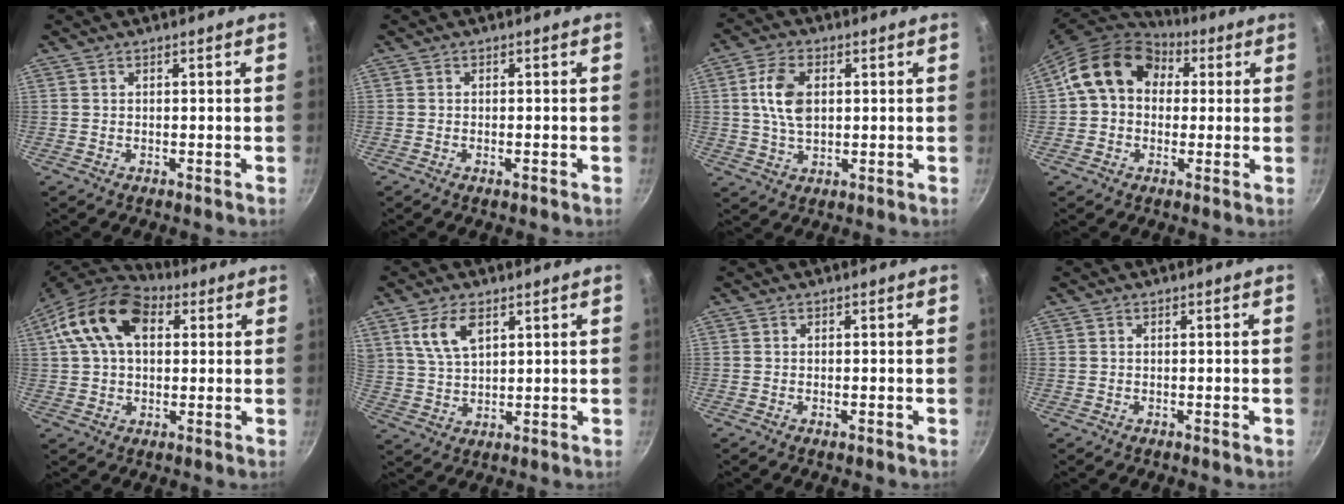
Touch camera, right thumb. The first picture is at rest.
{"total": 1.1, "force": [-0.5, 0.4, 0.9], "torque": [-0.015, 0.002, -0.009]}
{"total": 8.4, "force": [1.5, 5.1, 6.5], "torque": [-0.114, 0.003, 0.027]}
{"total": 15.2, "force": [3.2, 12.0, 8.8], "torque": [-0.123, 0.034, 0.038]}
{"total": 16.2, "force": [4.6, 10.6, 11.4], "torque": [-0.188, 0.017, 0.064]}
{"total": 7.8, "force": [3.8, 4.0, 5.5], "torque": [-0.099, -0.012, 0.079]}
{"total": 0.8, "force": [-0.3, 0.3, 0.7], "torque": [-0.012, 0.002, -0.007]}
{"total": 0.0}